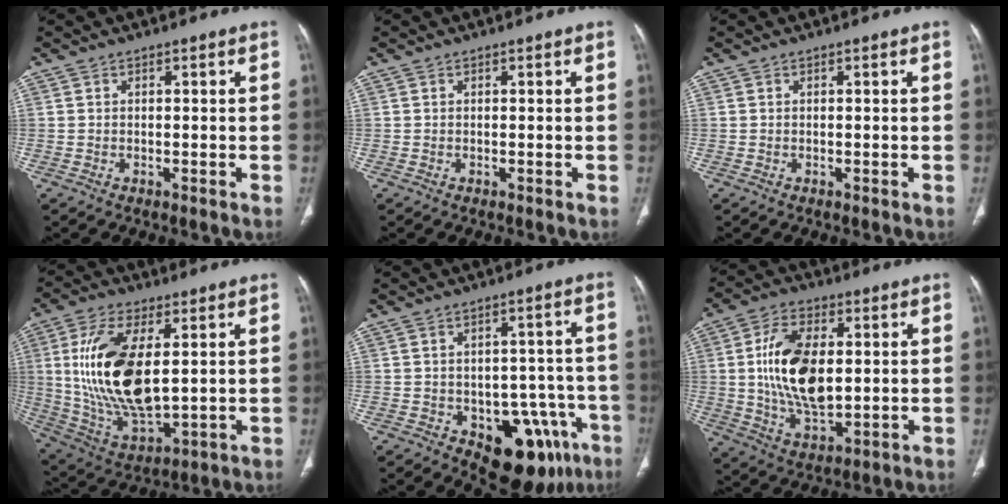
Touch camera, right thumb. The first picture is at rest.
{"total": 0.0}
{"total": 0.0}
{"total": 19.5, "force": [3.1, 9.1, 17.0], "torque": [-0.335, -0.021, 0.070]}
{"total": 15.1, "force": [-7.2, 8.8, 10.0], "torque": [-0.076, 0.036, -0.084]}
{"total": 15.6, "force": [1.5, 8.4, 13.0], "torque": [-0.234, -0.009, 0.033]}